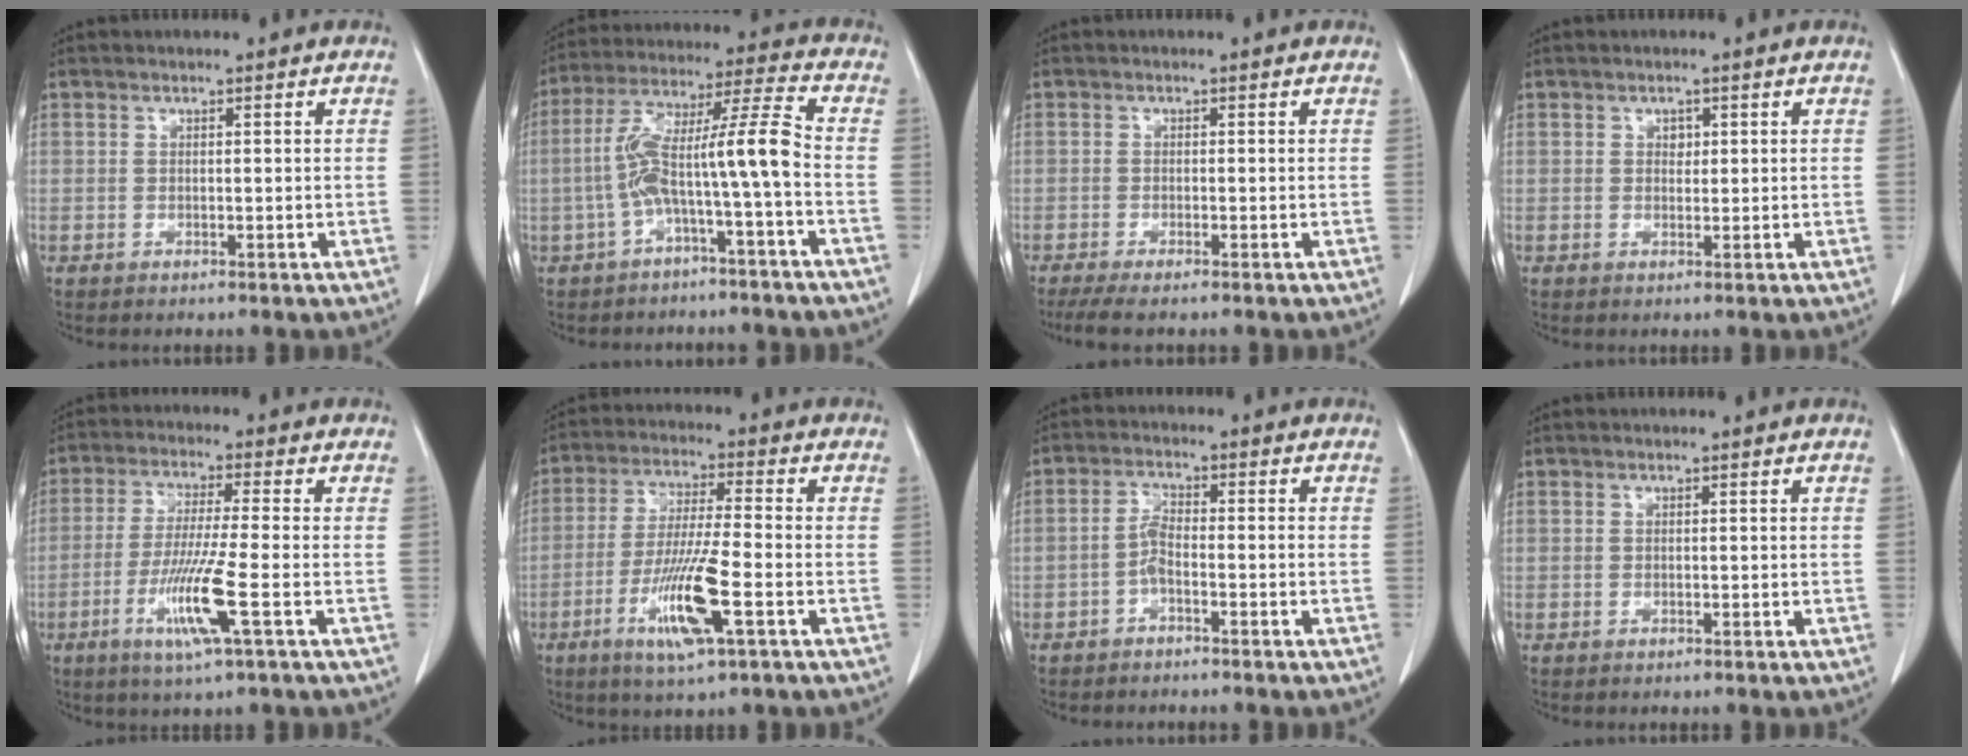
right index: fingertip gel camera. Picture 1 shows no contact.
{"total": 10.9, "force": [-2.8, -0.1, 10.6], "torque": [-0.196, 0.040, -0.053]}
{"total": 3.8, "force": [-2.9, 0.4, 2.4], "torque": [-0.041, -0.009, -0.051]}
{"total": 1.2, "force": [0.4, 1.0, 0.7], "torque": [-0.007, -0.001, 0.006]}
{"total": 10.4, "force": [-3.7, -0.6, 9.7], "torque": [-0.197, -0.023, -0.075]}
{"total": 11.2, "force": [-4.3, 0.6, 10.4], "torque": [-0.202, -0.019, -0.080]}
{"total": 2.7, "force": [-1.4, 0.7, 2.2], "torque": [-0.046, 0.005, -0.030]}
{"total": 0.0}